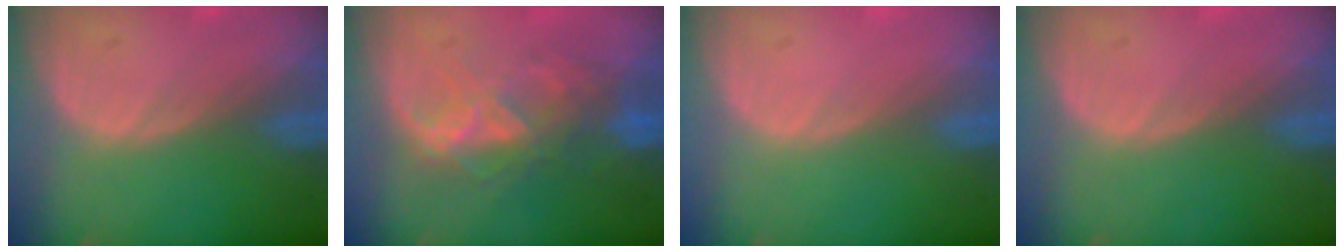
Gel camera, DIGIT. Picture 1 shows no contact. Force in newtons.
{"total": 7.8, "press": 7.1, "slide": 3.1}
{"total": 0.0}
{"total": 0.0}